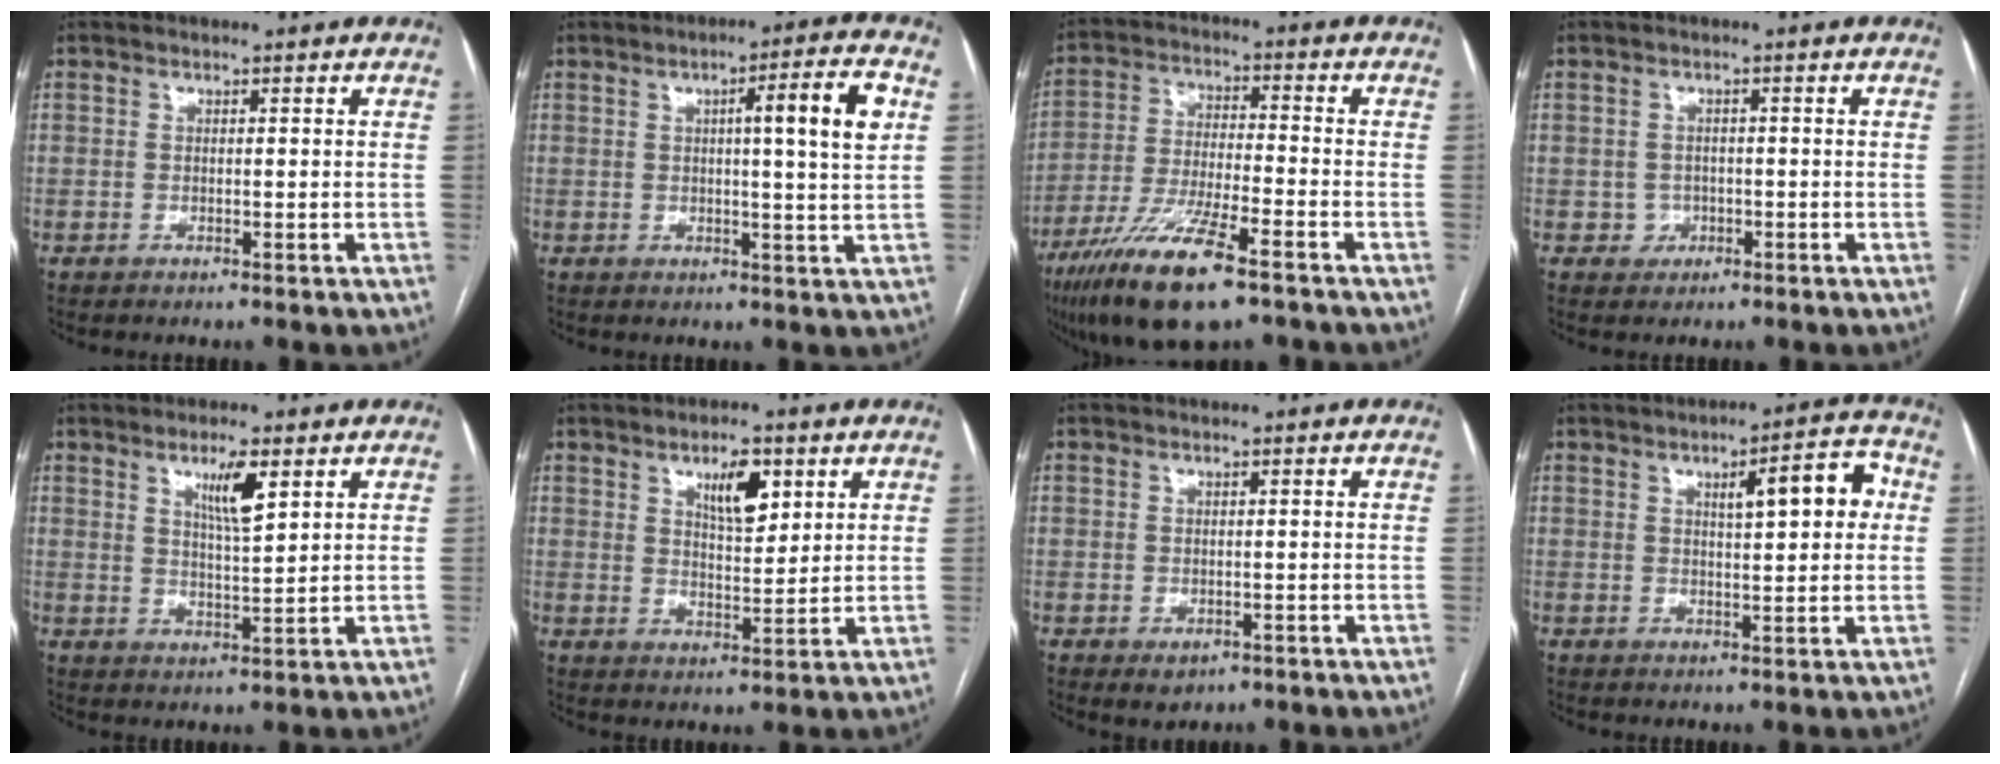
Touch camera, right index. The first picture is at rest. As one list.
[{"total": 8.2, "force": [2.2, 0.1, 7.9], "torque": [-0.115, 0.007, 0.026]}, {"total": 14.3, "force": [-9.1, 2.1, 10.9], "torque": [-0.218, -0.031, -0.164]}, {"total": 1.9, "force": [-0.7, 1.8, 0.2], "torque": [0.005, 0.008, -0.009]}, {"total": 5.4, "force": [2.8, 0.5, 4.6], "torque": [-0.079, -0.007, 0.050]}, {"total": 6.4, "force": [3.3, 2.2, 5.1], "torque": [-0.085, -0.001, 0.057]}, {"total": 1.8, "force": [-0.6, 1.4, 0.9], "torque": [-0.009, -0.001, 0.001]}, {"total": 7.7, "force": [2.1, 1.6, 7.3], "torque": [-0.101, 0.019, 0.029]}]